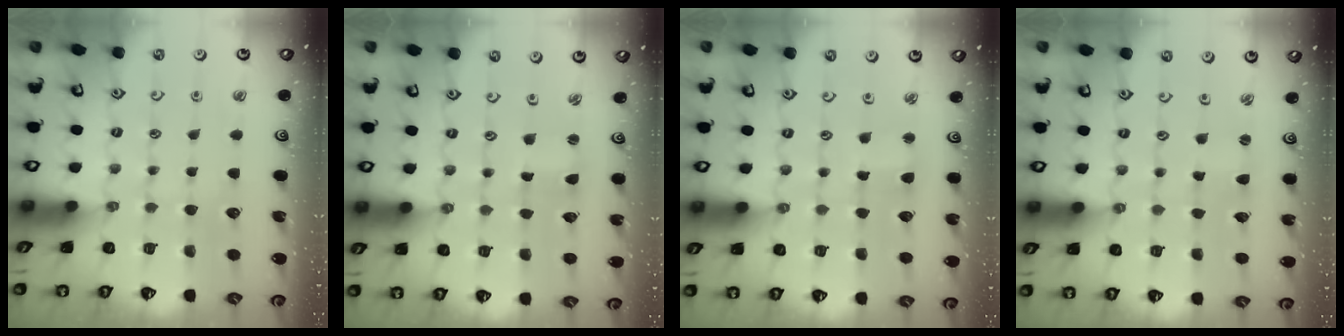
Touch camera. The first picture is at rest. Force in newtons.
{"total": 1.1, "press": 1.1, "slide": 0.0}
{"total": 2.7, "press": 2.7, "slide": 0.3}
{"total": 0.8, "press": 0.8, "slide": 0.1}